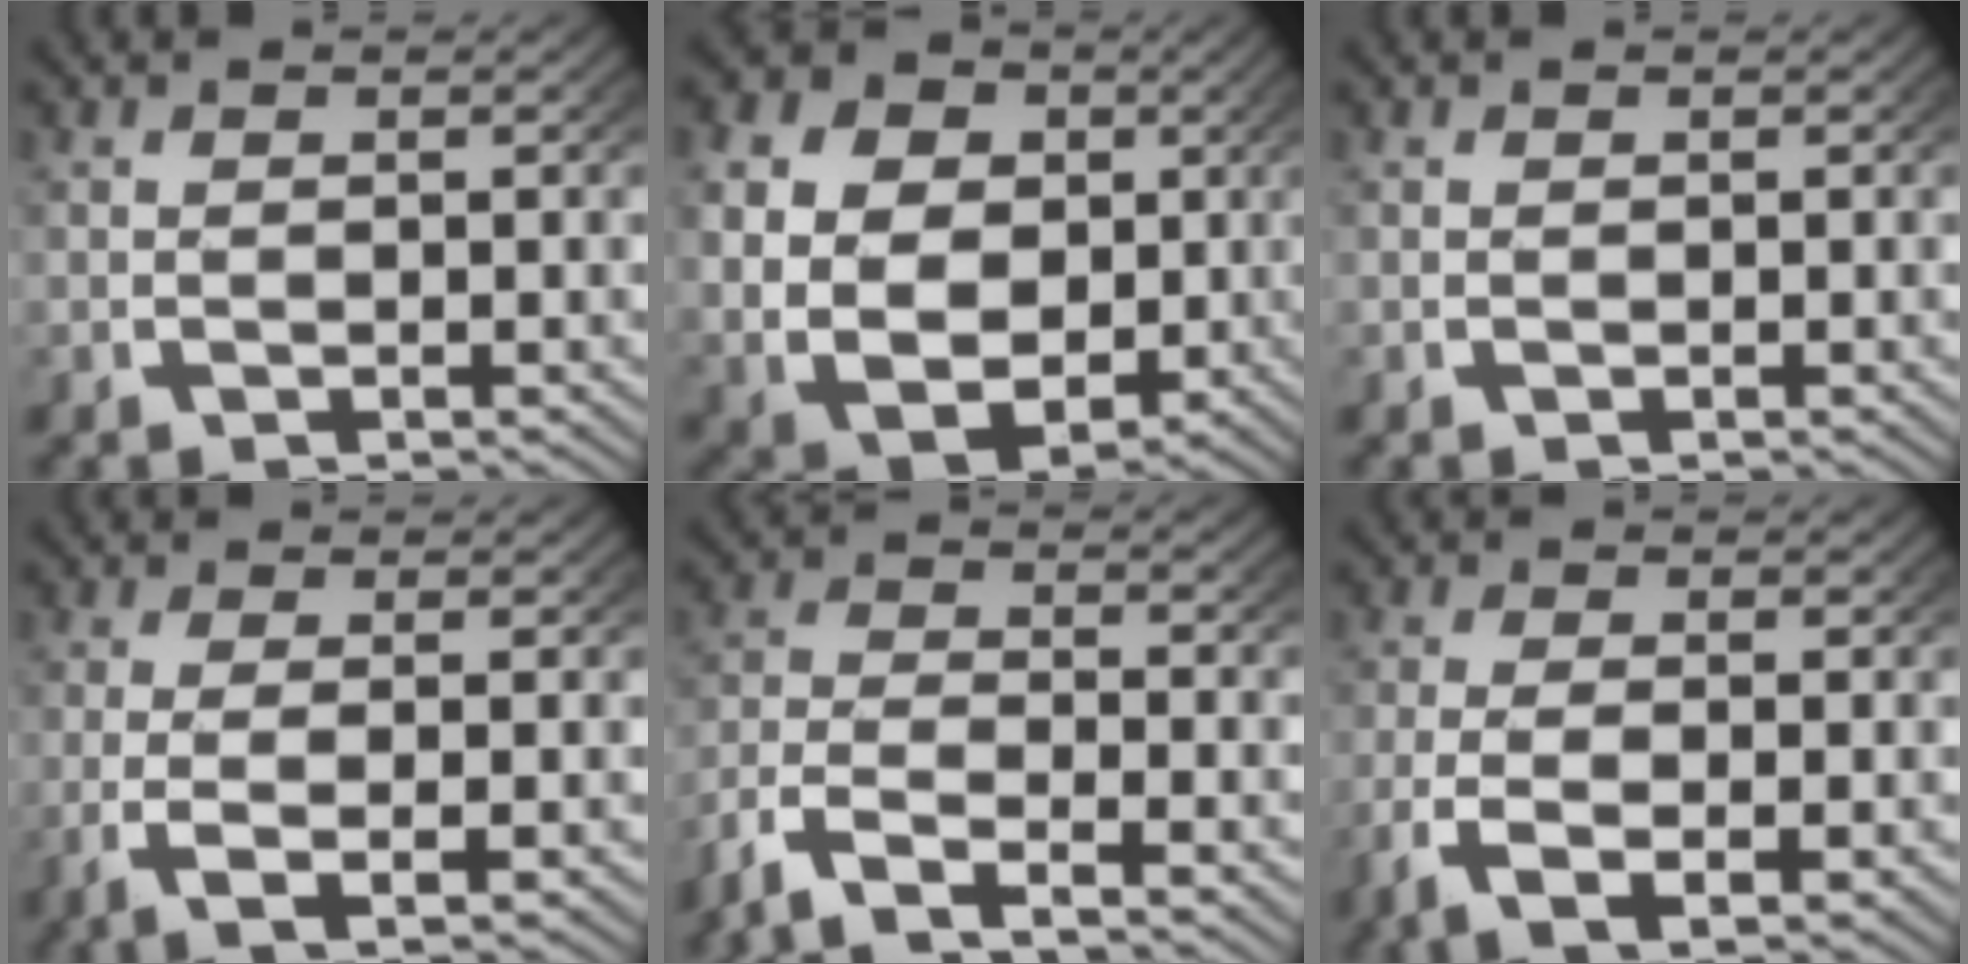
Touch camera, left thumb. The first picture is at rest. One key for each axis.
{"total": 13.5, "fx": -0.2, "fy": 10.7, "fz": 8.2, "tx": -0.179, "ty": -0.052, "tz": 0.009}
{"total": 0.0}
{"total": 4.4, "fx": -0.8, "fy": 1.1, "fz": 4.1, "tx": -0.088, "ty": -0.010, "tz": -0.006}
{"total": 8.3, "fx": -4.9, "fy": 4.4, "fz": 5.0, "tx": -0.119, "ty": -0.020, "tz": -0.078}
{"total": 4.8, "fx": -1.4, "fy": 2.0, "fz": 4.2, "tx": -0.092, "ty": -0.011, "tz": -0.019}